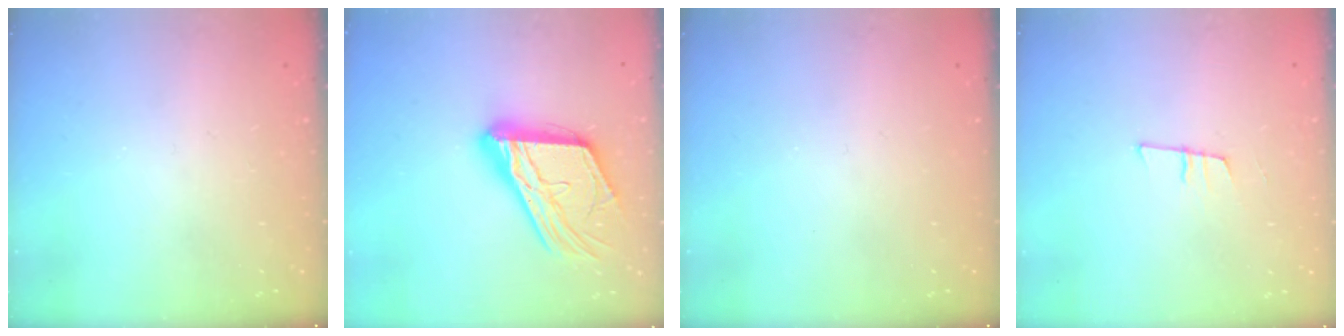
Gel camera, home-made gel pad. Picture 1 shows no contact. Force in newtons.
{"total": 19.6, "press": 19.5, "slide": 1.8}
{"total": 0.0}
{"total": 6.4, "press": 5.7, "slide": 2.9}